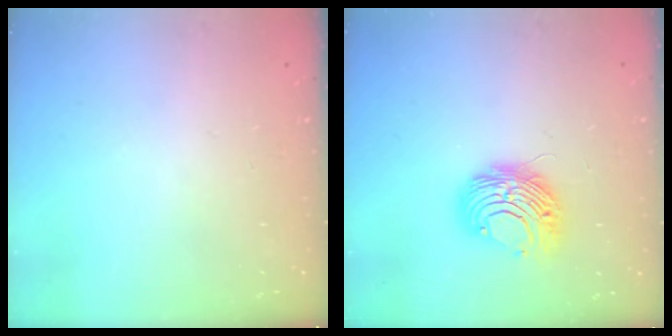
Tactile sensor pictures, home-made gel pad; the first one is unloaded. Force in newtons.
{"total": 8.9, "press": 8.9, "slide": 0.1}